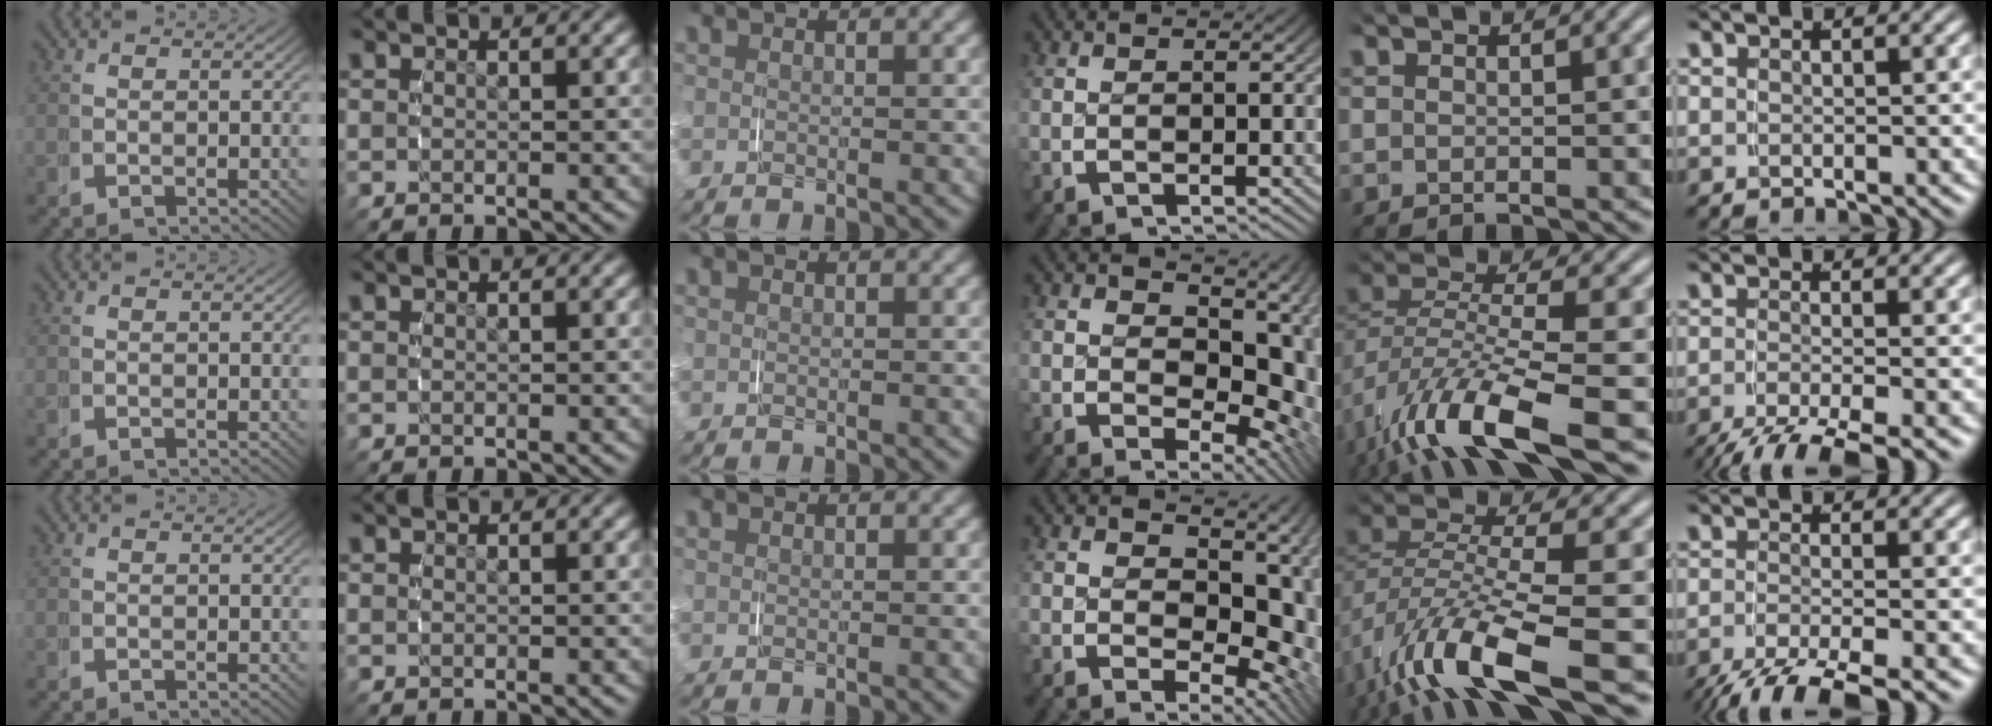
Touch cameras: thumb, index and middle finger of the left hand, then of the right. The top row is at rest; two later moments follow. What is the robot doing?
{"motion": "grasp_and_lifting", "object": "plastic wrap"}